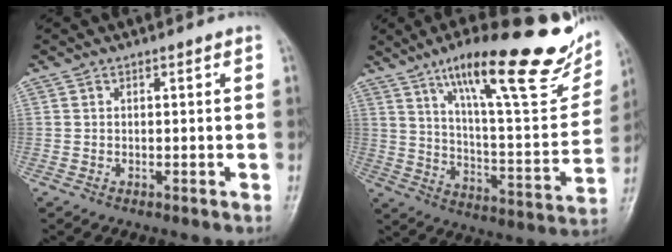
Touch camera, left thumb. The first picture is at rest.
{"total": 27.9, "force": [17.0, 6.8, 21.1], "torque": [-0.274, -0.051, 0.265]}